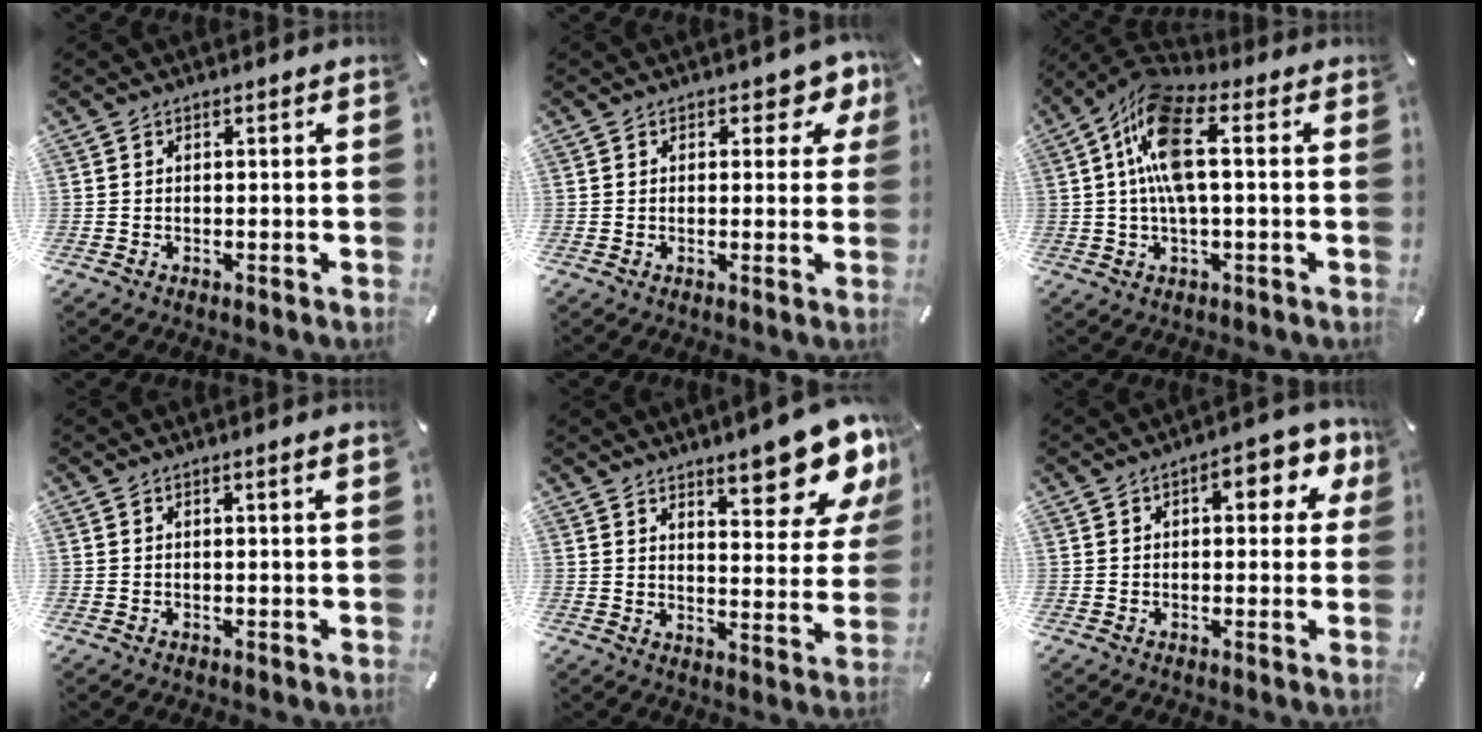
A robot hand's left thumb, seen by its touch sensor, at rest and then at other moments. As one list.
[{"total": 4.7, "force": [2.3, 2.9, 2.9], "torque": [-0.025, -0.004, 0.032]}, {"total": 11.9, "force": [1.0, 4.9, 10.8], "torque": [-0.226, -0.001, 0.016]}, {"total": 1.0, "force": [0.4, 0.0, 0.9], "torque": [-0.016, -0.002, 0.007]}, {"total": 14.1, "force": [10.7, 4.5, 7.9], "torque": [-0.087, -0.082, 0.178]}, {"total": 7.8, "force": [2.6, 4.0, 6.2], "torque": [-0.075, -0.004, 0.036]}]